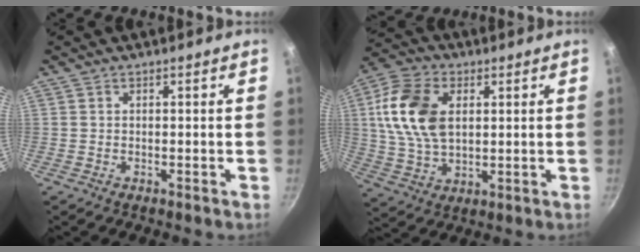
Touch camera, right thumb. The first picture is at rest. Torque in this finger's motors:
{"motor_torque": [0.33, 0.42, 1.51, -0.02, 0.34]}